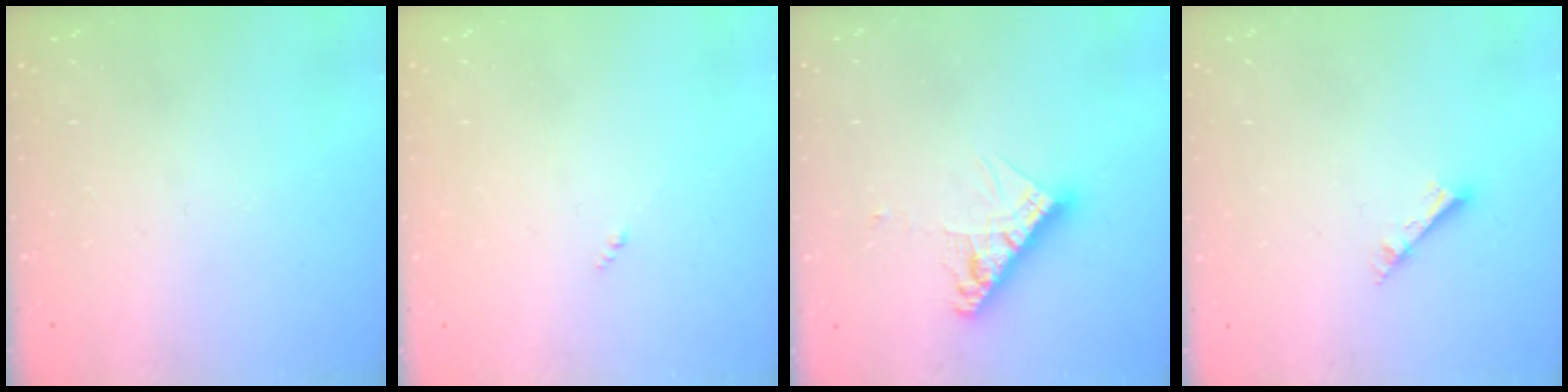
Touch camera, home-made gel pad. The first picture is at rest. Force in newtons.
{"total": 0.0}
{"total": 9.5, "press": 9.4, "slide": 0.8}
{"total": 2.6, "press": 2.5, "slide": 0.2}